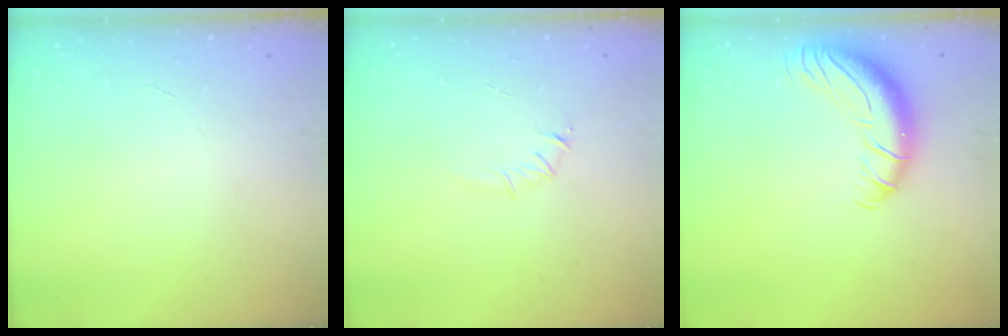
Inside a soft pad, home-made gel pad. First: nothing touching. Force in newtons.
{"total": 4.0, "press": 3.8, "slide": 1.2}
{"total": 12.6, "press": 12.3, "slide": 2.8}